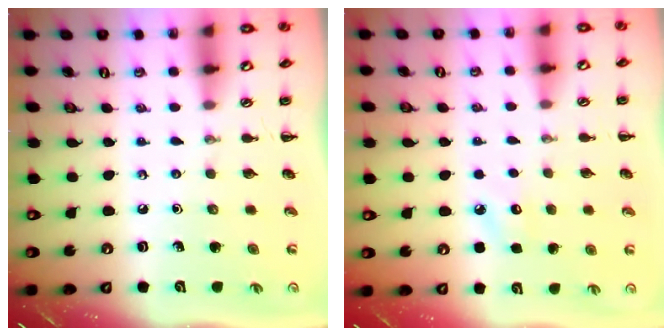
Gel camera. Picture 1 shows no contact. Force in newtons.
{"total": 6.0, "press": 5.8, "slide": 1.6}